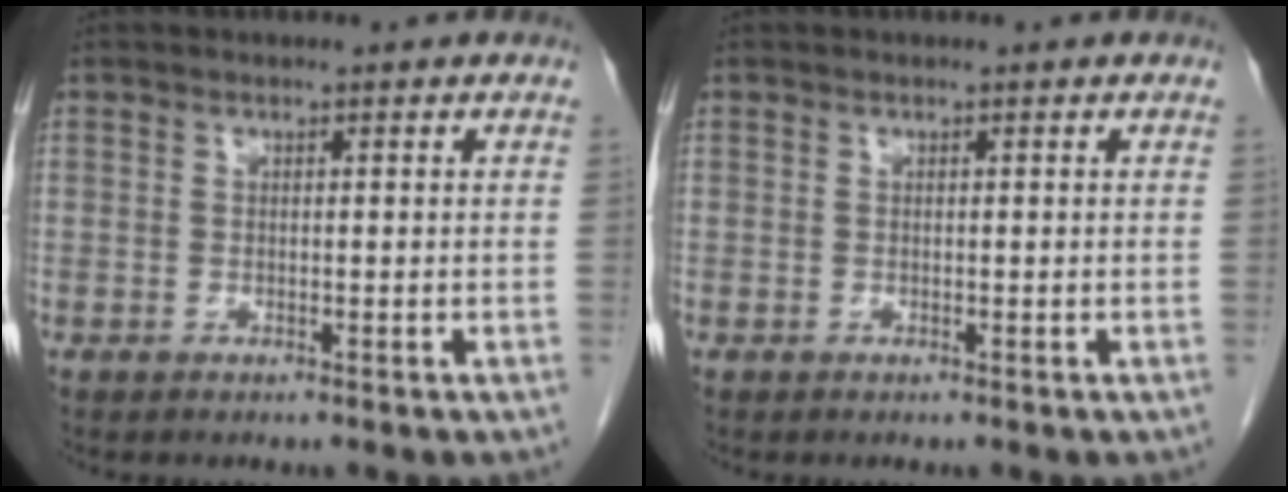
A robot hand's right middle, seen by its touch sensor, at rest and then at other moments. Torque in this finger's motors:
{"motor_torque": [-0.13, 0.03, -0.02, -0.01]}